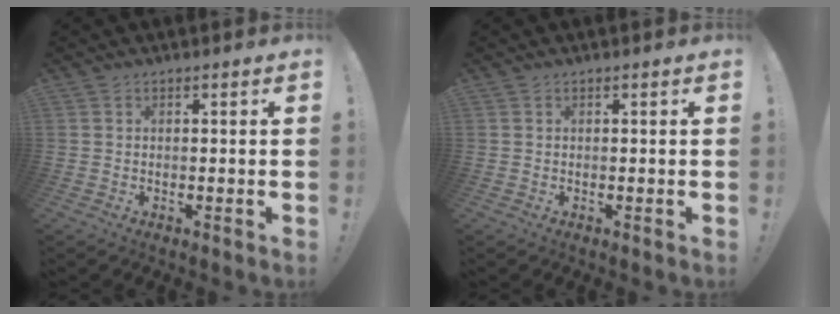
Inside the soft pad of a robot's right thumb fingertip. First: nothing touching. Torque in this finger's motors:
{"motor_torque": [0.00, 0.00, 0.01, 0.01, 0.00]}